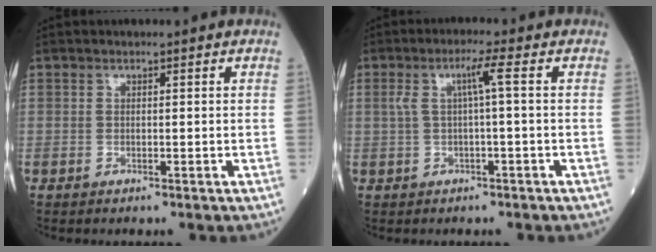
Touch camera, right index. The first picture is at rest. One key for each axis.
{"total": 4.2, "fx": 0.6, "fy": 0.3, "fz": 4.1, "tx": -0.089, "ty": 0.019, "tz": 0.016}